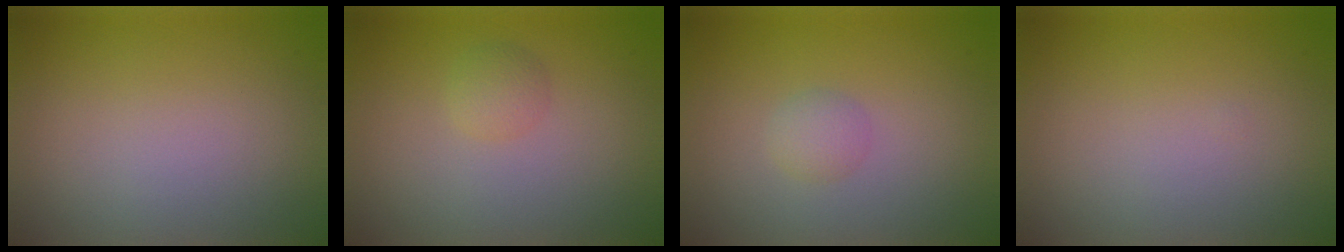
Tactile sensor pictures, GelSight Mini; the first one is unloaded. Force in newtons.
{"total": 1.3, "press": 1.3, "slide": 0.0}
{"total": 1.3, "press": 1.3, "slide": 0.1}
{"total": 0.0}